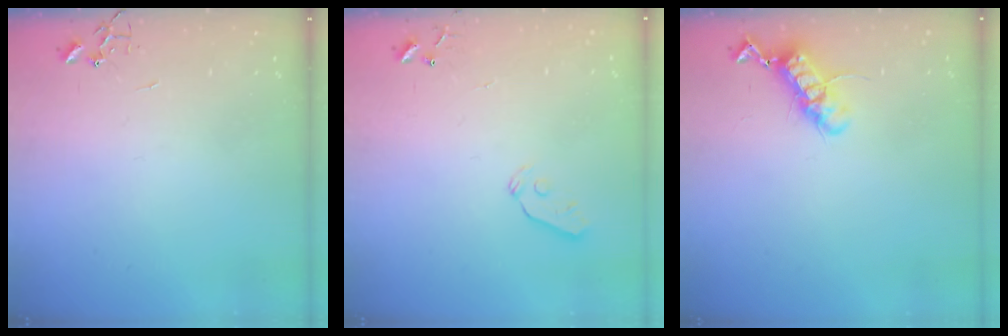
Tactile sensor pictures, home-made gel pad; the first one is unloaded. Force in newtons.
{"total": 5.2, "press": 5.2, "slide": 0.6}
{"total": 12.0, "press": 12.0, "slide": 1.3}